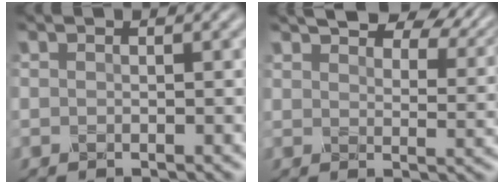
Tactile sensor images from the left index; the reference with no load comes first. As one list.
[{"total": 7.8, "force": [6.2, 2.7, 3.9], "torque": [-0.061, 0.020, 0.090]}]